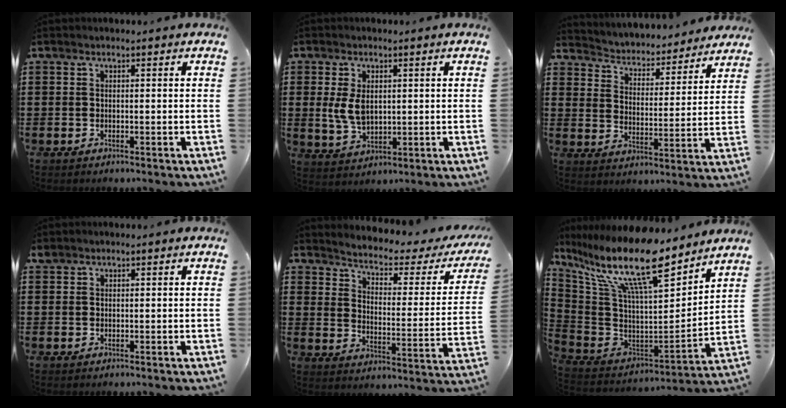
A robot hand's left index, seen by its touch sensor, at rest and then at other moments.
{"total": 5.4, "force": [0.8, 3.4, 4.2], "torque": [-0.109, 0.001, 0.010]}
{"total": 3.9, "force": [3.8, 0.4, -0.3], "torque": [-0.020, -0.035, 0.059]}
{"total": 0.9, "force": [0.7, 0.4, 0.3], "torque": [-0.009, 0.002, 0.015]}
{"total": 2.4, "force": [1.6, 0.6, 1.7], "torque": [-0.048, -0.021, 0.014]}
{"total": 17.6, "force": [11.8, 4.0, 12.4], "torque": [-0.260, -0.073, 0.192]}